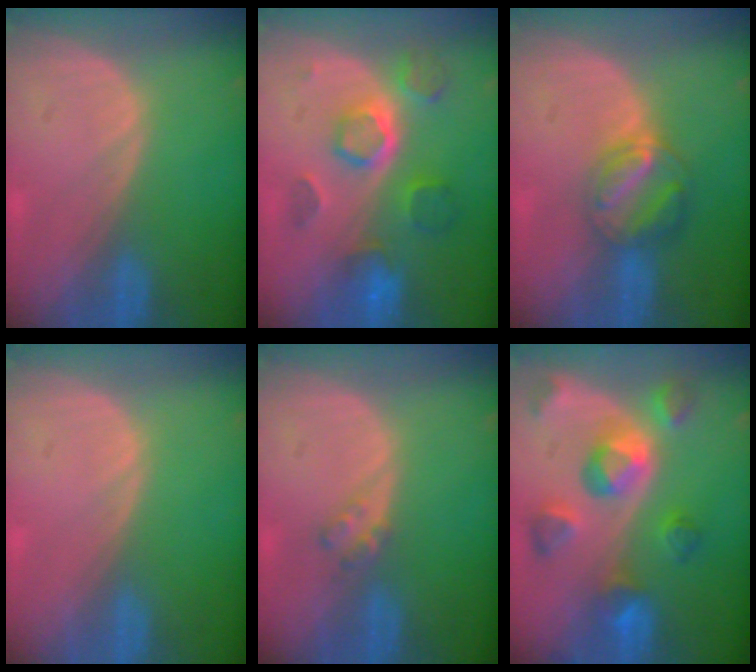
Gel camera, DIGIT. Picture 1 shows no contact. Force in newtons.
{"total": 8.5, "press": 7.7, "slide": 3.6}
{"total": 6.3, "press": 5.6, "slide": 2.8}
{"total": 0.0}
{"total": 2.0, "press": 2.0, "slide": 0.2}
{"total": 9.9, "press": 8.8, "slide": 4.6}